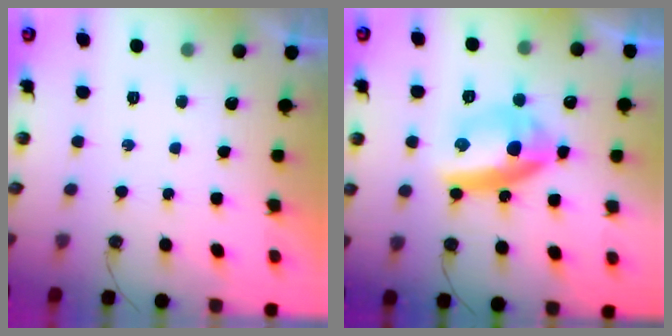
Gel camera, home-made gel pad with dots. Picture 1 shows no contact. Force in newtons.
{"total": 13.6, "press": 13.5, "slide": 0.6}